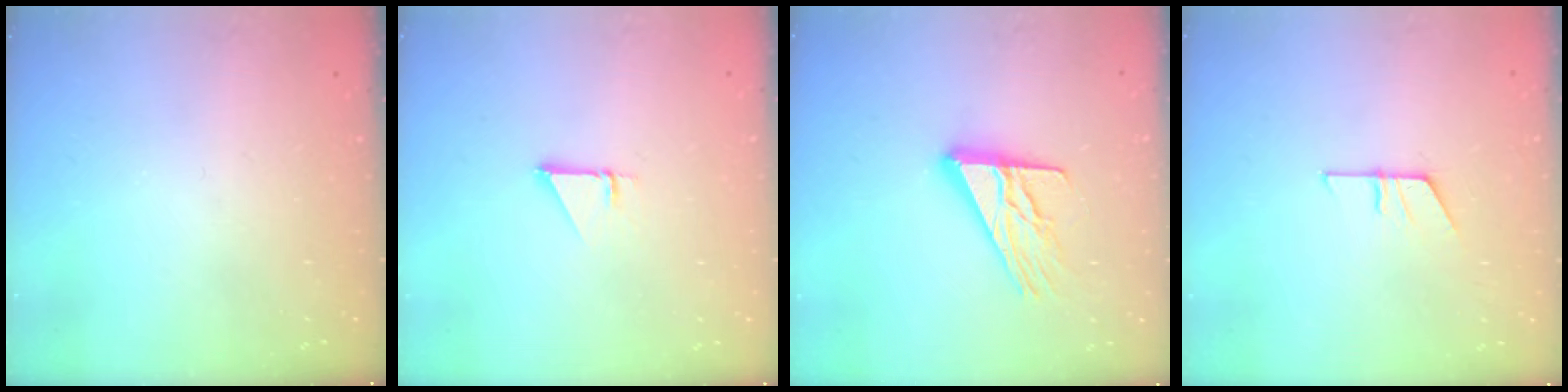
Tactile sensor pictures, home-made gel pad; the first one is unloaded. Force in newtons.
{"total": 1.0, "press": 1.0, "slide": 0.1}
{"total": 13.9, "press": 13.9, "slide": 1.1}
{"total": 5.1, "press": 5.1, "slide": 0.4}